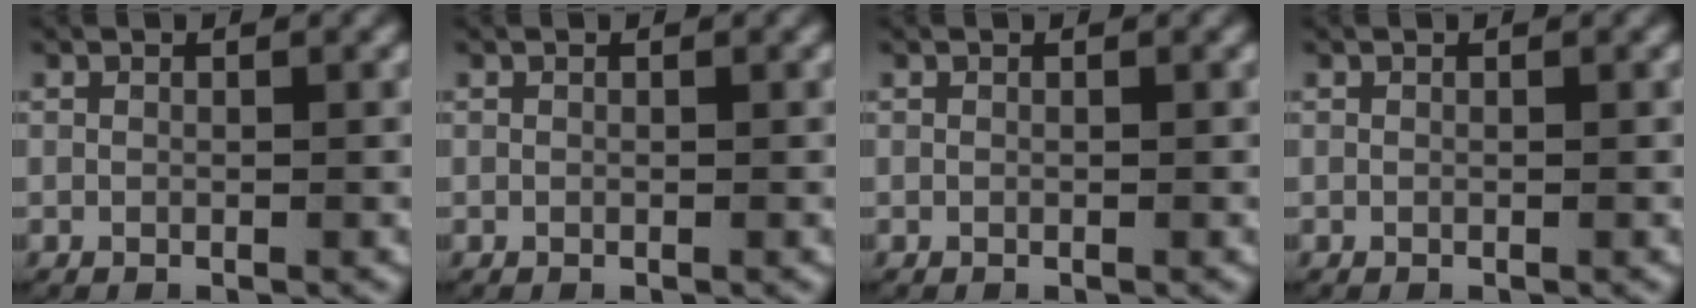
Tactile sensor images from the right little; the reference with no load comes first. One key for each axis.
{"total": 0.0}
{"total": 0.0}
{"total": 0.0}